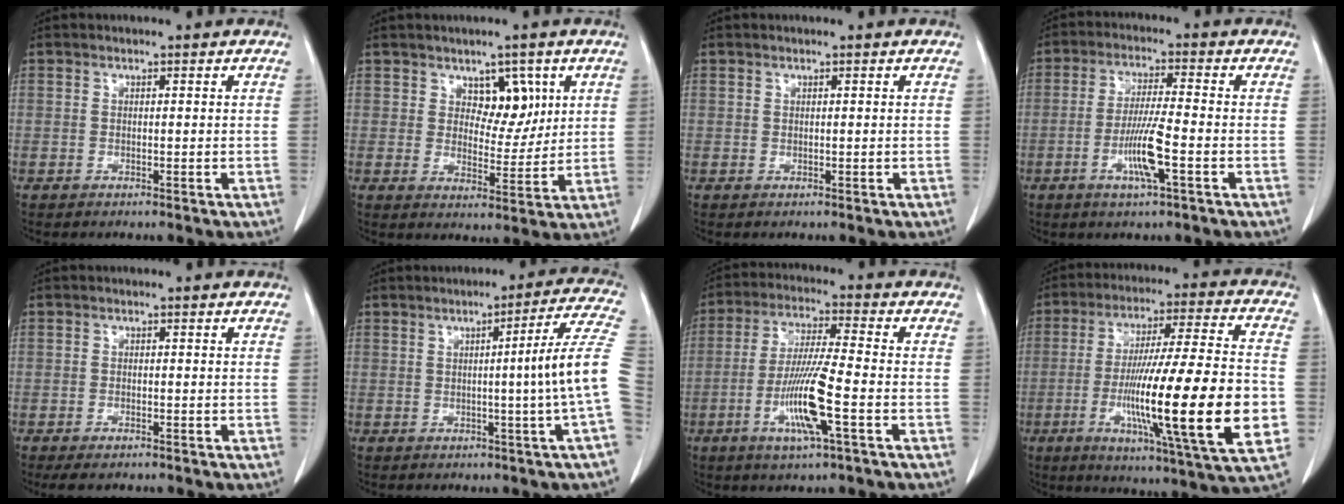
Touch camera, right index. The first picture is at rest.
{"total": 5.4, "force": [2.5, 3.3, 3.6], "torque": [-0.041, 0.001, 0.041]}
{"total": 0.0}
{"total": 7.2, "force": [-2.6, -0.1, 6.7], "torque": [-0.129, -0.008, -0.051]}
{"total": 2.9, "force": [-2.3, 0.9, 1.6], "torque": [-0.025, -0.006, -0.033]}
{"total": 9.7, "force": [-1.0, -2.5, 9.3], "torque": [-0.109, 0.003, -0.015]}
{"total": 10.6, "force": [-3.5, 0.0, 10.0], "torque": [-0.198, -0.012, -0.071]}
{"total": 23.5, "force": [-4.9, 0.7, 23.0], "torque": [-0.360, -0.020, -0.084]}